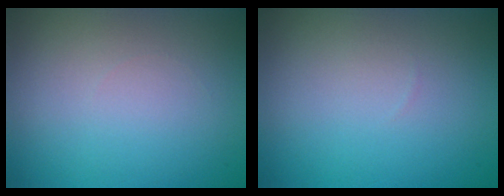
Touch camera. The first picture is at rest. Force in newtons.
{"total": 0.0}